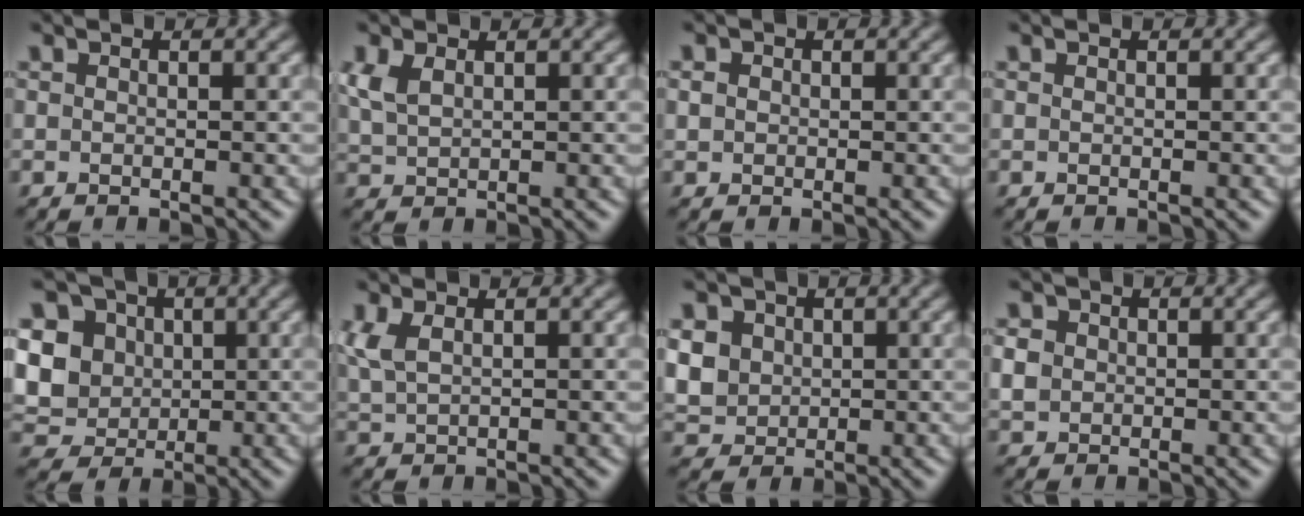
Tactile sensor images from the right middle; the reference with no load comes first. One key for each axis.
{"total": 2.5, "fx": 1.2, "fy": 1.4, "fz": 1.7, "tx": -0.045, "ty": 0.002, "tz": 0.028}
{"total": 0.9, "fx": 0.1, "fy": 0.8, "fz": 0.2, "tx": 0.000, "ty": 0.000, "tz": 0.001}
{"total": 0.0}
{"total": 9.9, "fx": 2.0, "fy": 8.5, "fz": 4.6, "tx": -0.108, "ty": 0.019, "tz": 0.028}
{"total": 2.7, "fx": 1.1, "fy": 1.3, "fz": 2.0, "tx": -0.056, "ty": 0.004, "tz": 0.025}
{"total": 5.8, "fx": 1.5, "fy": 5.0, "fz": 2.7, "tx": -0.083, "ty": 0.017, "tz": 0.029}
{"total": 1.9, "fx": 0.1, "fy": 1.8, "fz": 0.7, "tx": -0.014, "ty": -0.001, "tz": 0.003}